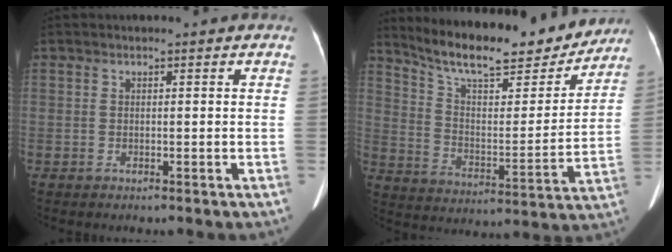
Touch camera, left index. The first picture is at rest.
{"total": 21.7, "force": [19.0, 4.3, 9.6], "torque": [-0.156, -0.011, 0.285]}